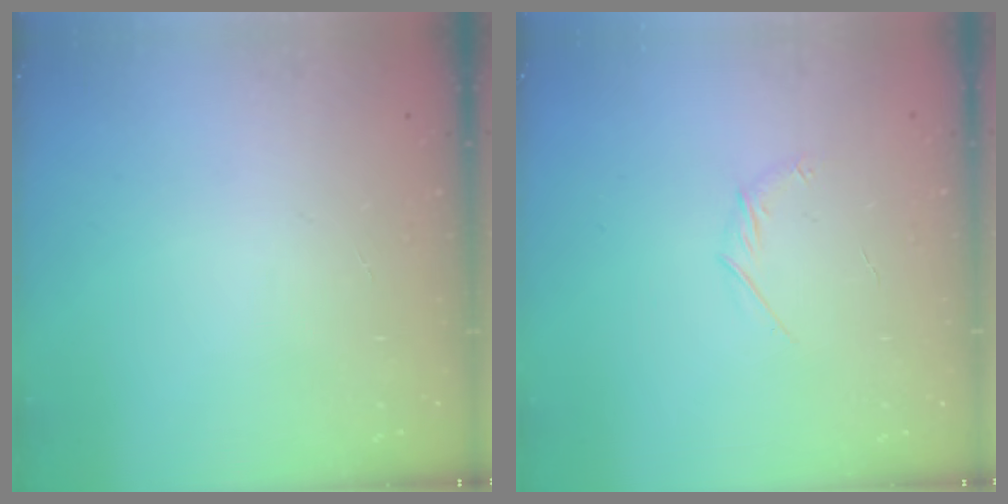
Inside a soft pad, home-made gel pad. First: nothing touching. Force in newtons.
{"total": 4.3, "press": 4.1, "slide": 1.1}